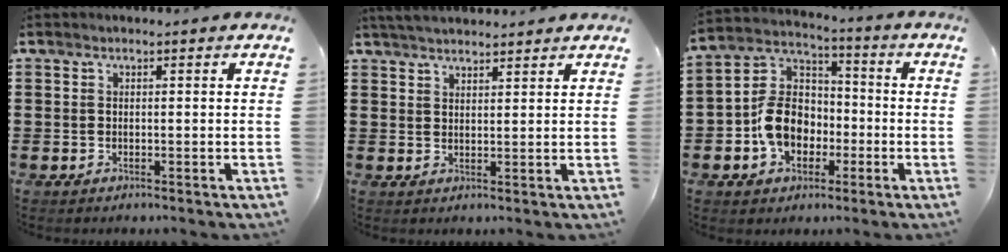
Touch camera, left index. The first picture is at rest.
{"total": 3.1, "force": [3.1, 0.1, 0.5], "torque": [-0.019, -0.003, 0.059]}
{"total": 10.0, "force": [-2.8, 7.6, 5.8], "torque": [-0.151, 0.021, -0.059]}